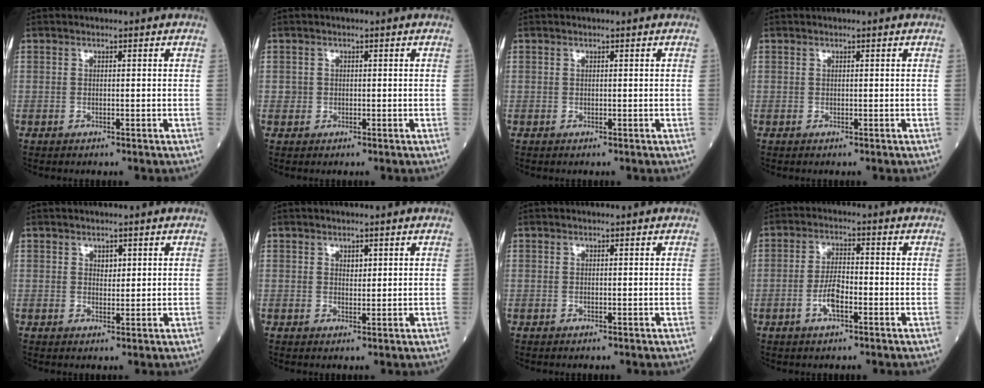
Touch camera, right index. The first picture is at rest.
{"total": 0.8, "force": [-0.1, 0.8, 0.0], "torque": [0.007, 0.006, -0.002]}
{"total": 0.0}
{"total": 0.0}
{"total": 1.4, "force": [0.7, 0.9, 0.9], "torque": [-0.009, -0.003, 0.012]}
{"total": 1.2, "force": [0.6, 0.7, 0.8], "torque": [-0.010, -0.003, 0.011]}
{"total": 0.0}
{"total": 4.5, "force": [-1.7, 1.4, 3.9], "torque": [-0.078, 0.005, -0.034]}